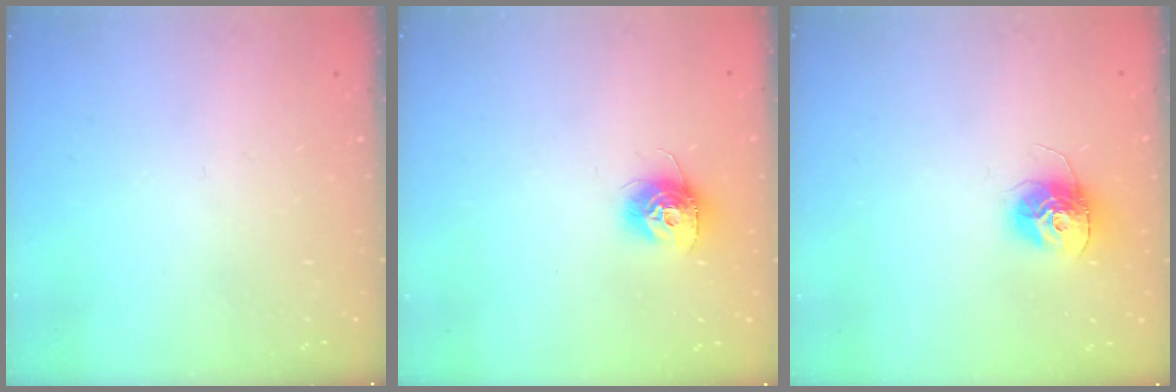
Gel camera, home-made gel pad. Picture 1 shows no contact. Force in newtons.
{"total": 10.2, "press": 10.2, "slide": 0.4}
{"total": 12.3, "press": 12.3, "slide": 1.0}